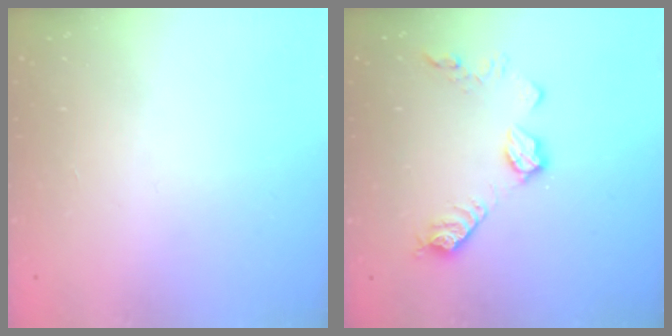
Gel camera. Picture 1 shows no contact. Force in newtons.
{"total": 11.4, "press": 11.4, "slide": 0.4}